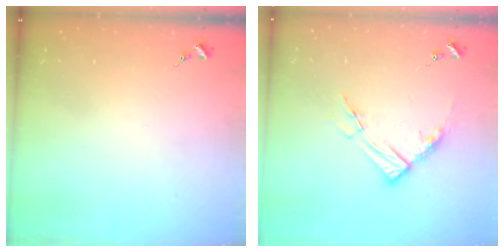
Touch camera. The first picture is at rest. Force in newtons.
{"total": 10.3, "press": 10.2, "slide": 1.0}